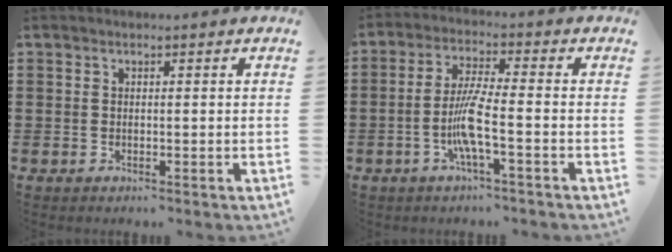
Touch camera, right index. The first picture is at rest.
{"total": 7.6, "force": [-2.6, 0.4, 7.2], "torque": [-0.163, -0.016, -0.060]}